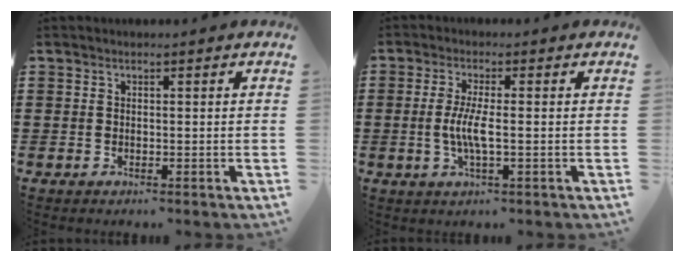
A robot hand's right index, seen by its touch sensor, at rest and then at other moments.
{"total": 4.6, "force": [-0.7, 0.5, 4.5], "torque": [-0.102, -0.011, -0.021]}